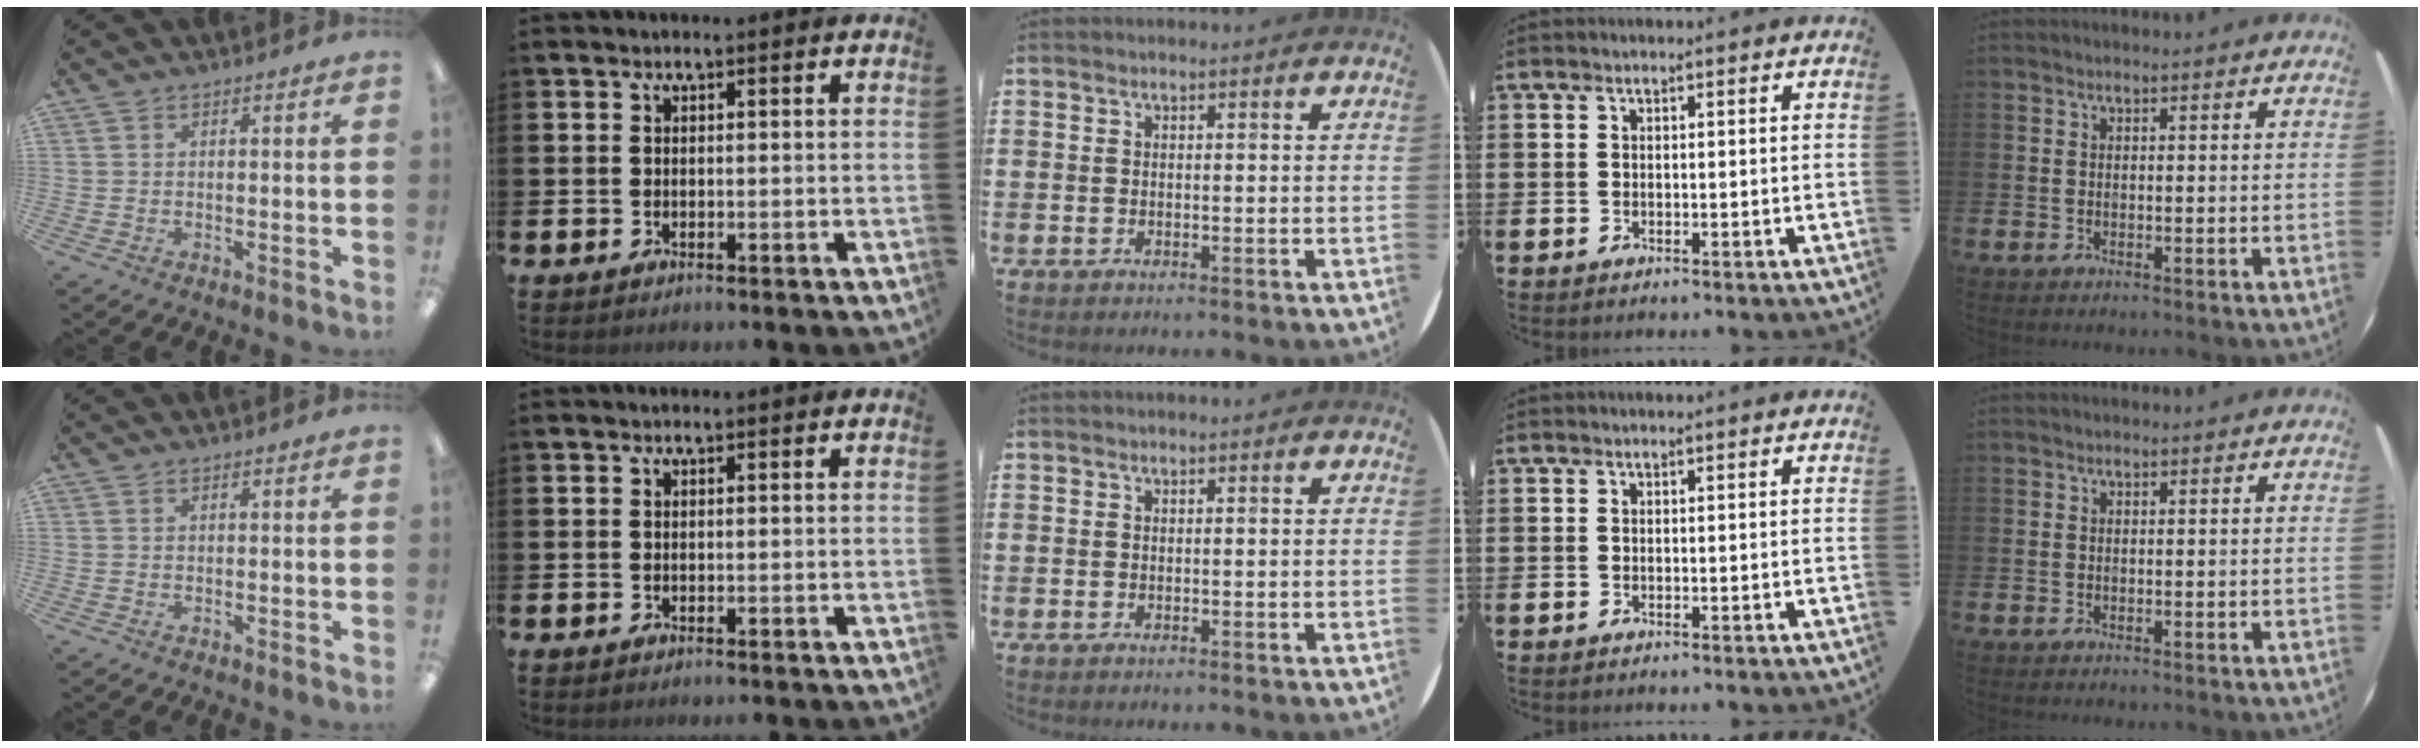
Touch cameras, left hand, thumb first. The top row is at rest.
{}